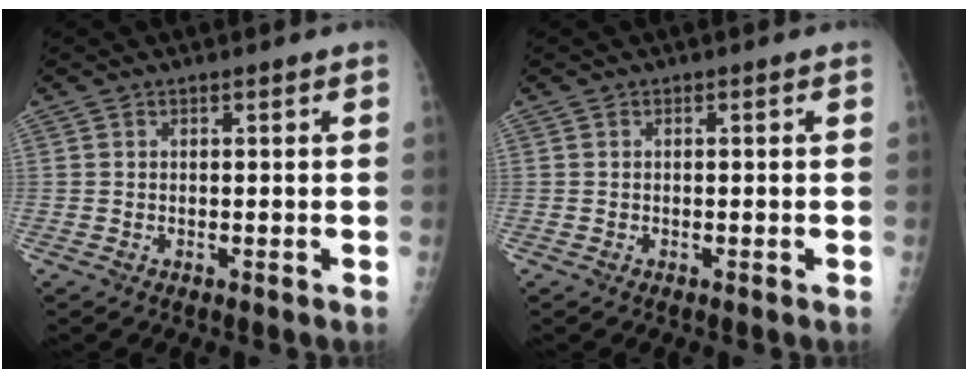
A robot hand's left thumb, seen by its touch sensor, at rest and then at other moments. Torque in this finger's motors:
{"motor_torque": [0.00, 0.00, 0.00, 0.00, 0.00]}